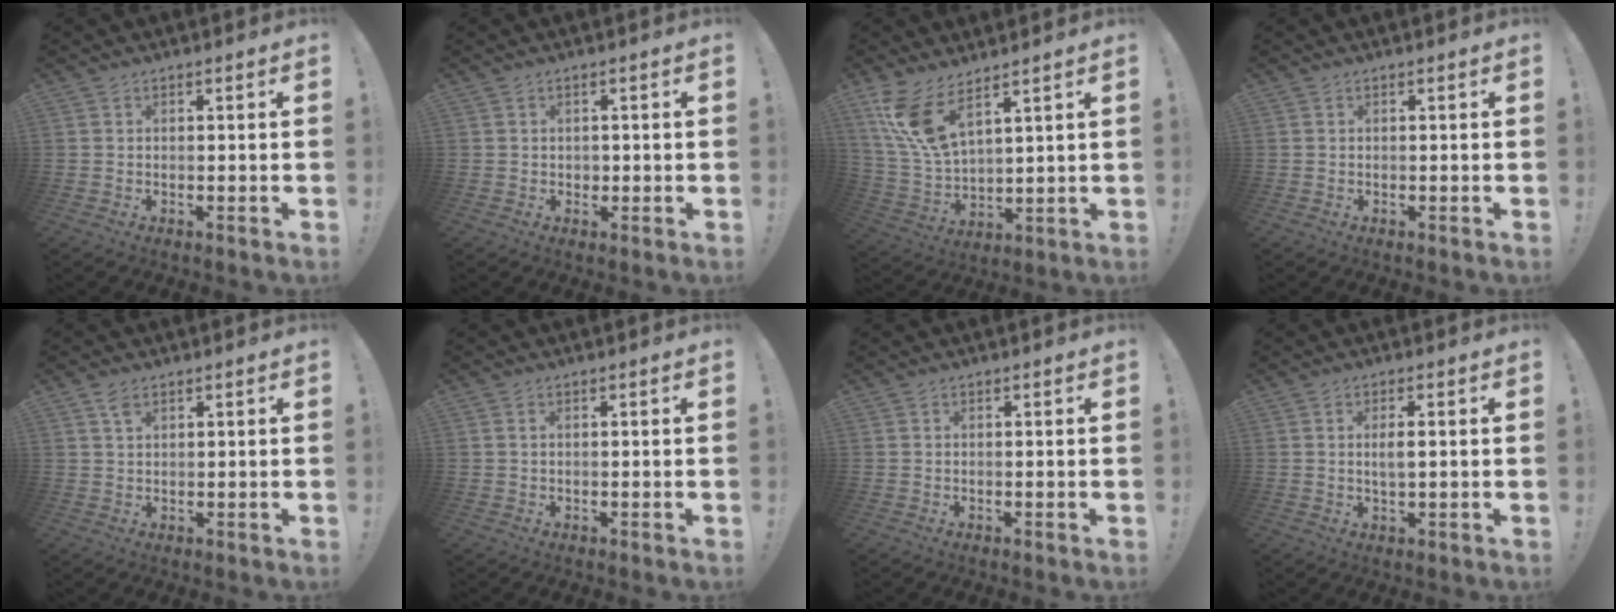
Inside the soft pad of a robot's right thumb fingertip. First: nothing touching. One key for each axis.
{"total": 1.2, "fx": 0.0, "fy": 1.2, "fz": 0.2, "tx": 0.000, "ty": 0.000, "tz": -0.001}
{"total": 12.4, "fx": 8.0, "fy": 4.7, "fz": 8.2, "tx": -0.176, "ty": -0.047, "tz": 0.151}
{"total": 0.0}
{"total": 2.7, "fx": 1.8, "fy": 1.3, "fz": 1.6, "tx": -0.018, "ty": -0.010, "tz": 0.030}
{"total": 0.6, "fx": 0.2, "fy": 0.2, "fz": 0.5, "tx": -0.015, "ty": 0.003, "tz": 0.006}
{"total": 0.0}
{"total": 2.9, "fx": 0.2, "fy": 0.6, "fz": 2.8, "tx": -0.044, "ty": -0.005, "tz": -0.001}